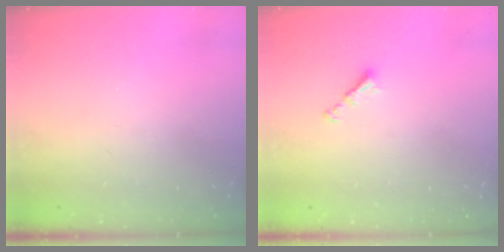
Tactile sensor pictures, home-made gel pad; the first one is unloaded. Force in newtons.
{"total": 2.8, "press": 2.7, "slide": 0.5}